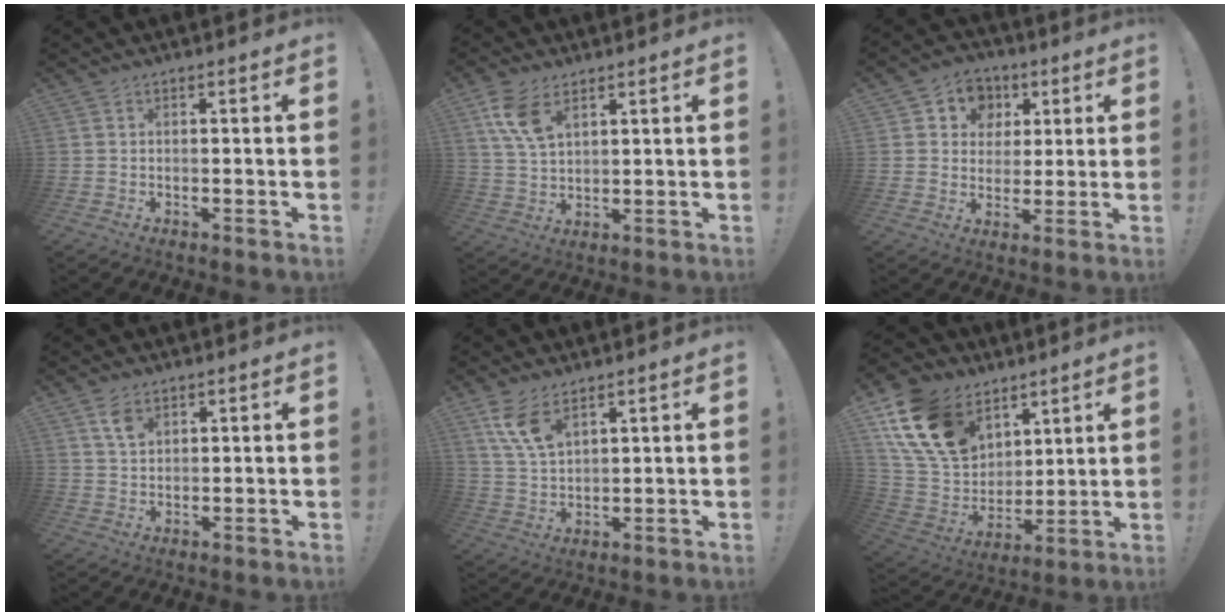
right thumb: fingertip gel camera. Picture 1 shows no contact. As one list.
[{"total": 9.2, "force": [5.1, 4.9, 6.0], "torque": [-0.117, -0.014, 0.098]}, {"total": 8.7, "force": [2.3, 8.0, 2.3], "torque": [-0.030, -0.009, 0.048]}, {"total": 4.8, "force": [2.8, 2.8, 2.8], "torque": [-0.041, -0.011, 0.050]}, {"total": 8.7, "force": [5.6, 3.9, 5.5], "torque": [-0.105, -0.023, 0.108]}, {"total": 19.6, "force": [10.4, 13.8, 9.4], "torque": [-0.186, -0.043, 0.211]}]